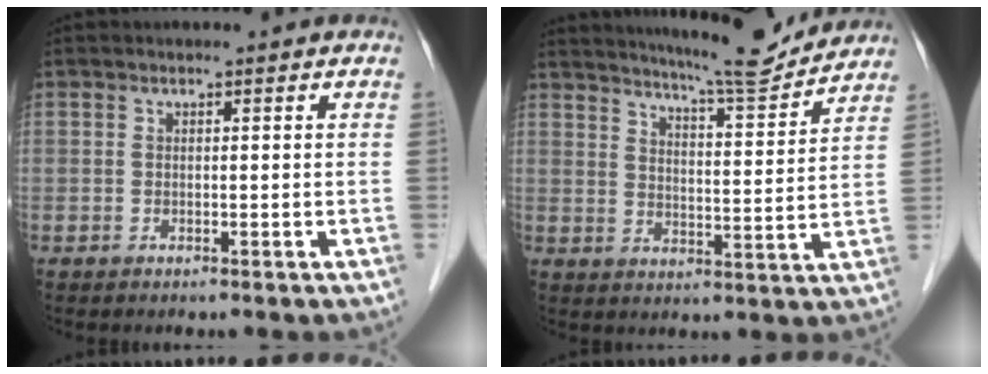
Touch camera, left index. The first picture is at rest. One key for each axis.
{"total": 11.0, "fx": 10.3, "fy": 0.0, "fz": 3.6, "tx": -0.059, "ty": -0.013, "tz": 0.141}